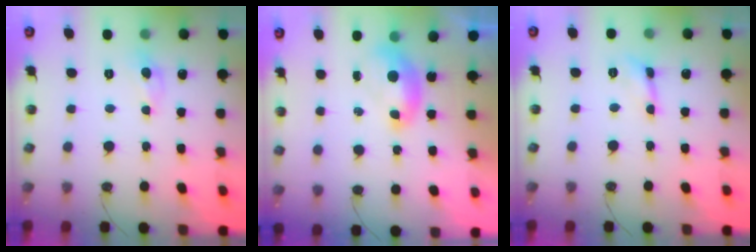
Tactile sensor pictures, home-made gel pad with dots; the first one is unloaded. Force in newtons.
{"total": 1.4, "press": 1.4, "slide": 0.4}
{"total": 1.4, "press": 1.4, "slide": 0.2}